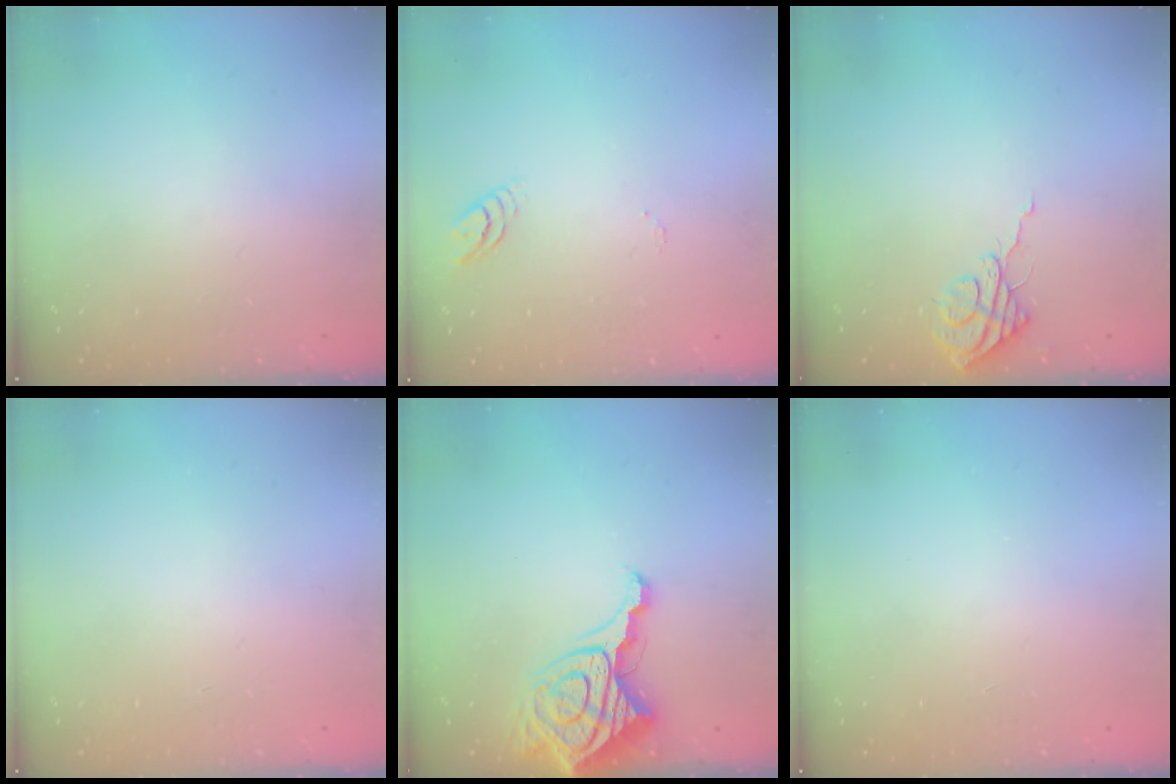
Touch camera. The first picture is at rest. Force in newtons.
{"total": 3.1, "press": 3.1, "slide": 0.3}
{"total": 7.6, "press": 7.6, "slide": 0.3}
{"total": 0.0}
{"total": 12.9, "press": 12.9, "slide": 1.3}
{"total": 0.0}